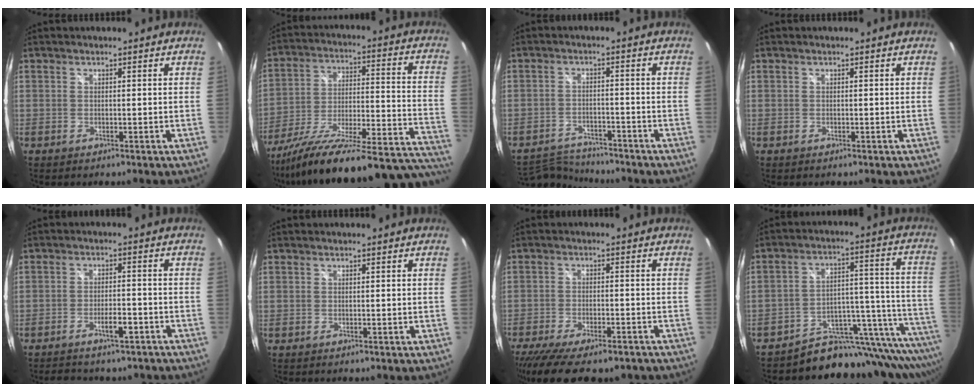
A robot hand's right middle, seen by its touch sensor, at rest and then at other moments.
{"total": 33.0, "force": [-26.9, 6.1, 18.2], "torque": [-0.243, -0.055, -0.383]}
{"total": 8.3, "force": [-8.1, 1.5, 1.3], "torque": [-0.048, 0.001, -0.136]}
{"total": 0.0}
{"total": 7.1, "force": [-5.7, 2.6, 3.4], "torque": [-0.068, 0.006, -0.075]}
{"total": 0.0}
{"total": 15.2, "force": [-11.9, 4.5, 8.3], "torque": [-0.175, -0.051, -0.182]}
{"total": 18.6, "force": [-16.8, 6.0, 5.3], "torque": [-0.035, 0.026, -0.252]}